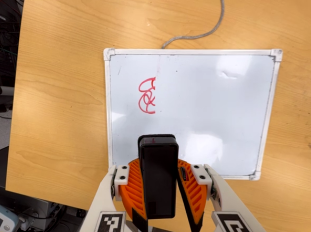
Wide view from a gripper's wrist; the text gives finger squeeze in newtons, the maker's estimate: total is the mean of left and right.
{"total": 9.5, "left": 9.1, "right": 9.9}